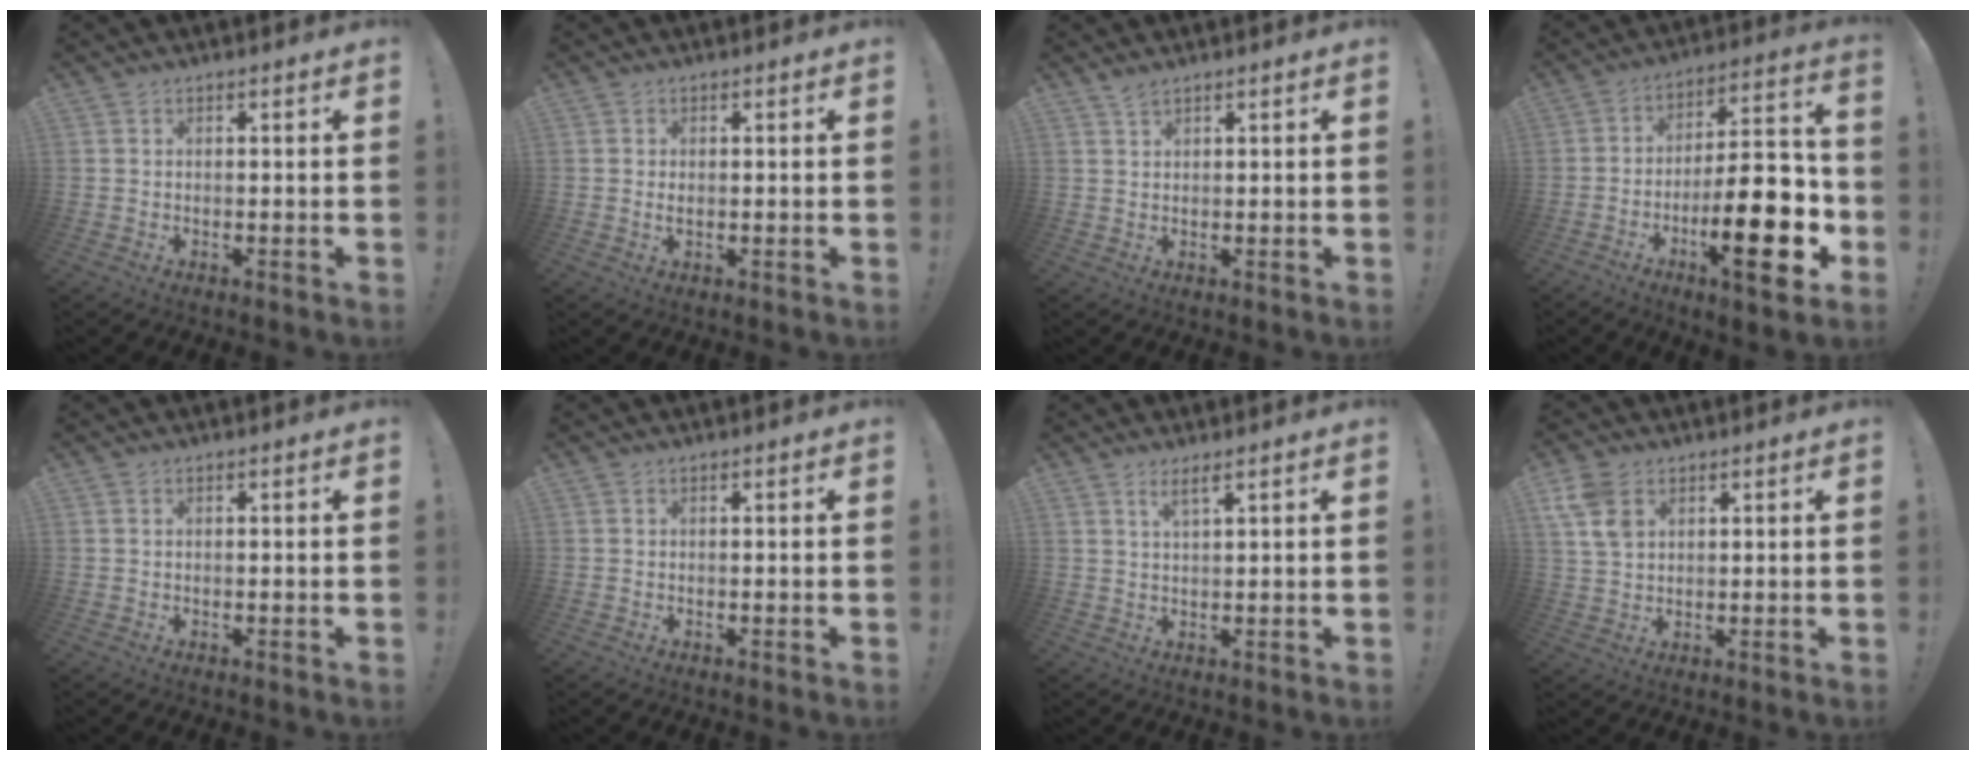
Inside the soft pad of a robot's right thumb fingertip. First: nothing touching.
{"total": 0.8, "force": [0.2, 0.4, 0.6], "torque": [-0.006, -0.001, 0.001]}
{"total": 2.3, "force": [1.9, 0.6, 1.2], "torque": [-0.018, -0.007, 0.033]}
{"total": 22.2, "force": [-7.8, 6.5, 19.8], "torque": [-0.303, 0.042, -0.120]}
{"total": 0.0}
{"total": 0.0}
{"total": 3.0, "force": [2.0, 0.3, 2.2], "torque": [-0.031, -0.011, 0.031]}
{"total": 8.2, "force": [3.6, 5.5, 4.9], "torque": [-0.099, -0.006, 0.071]}